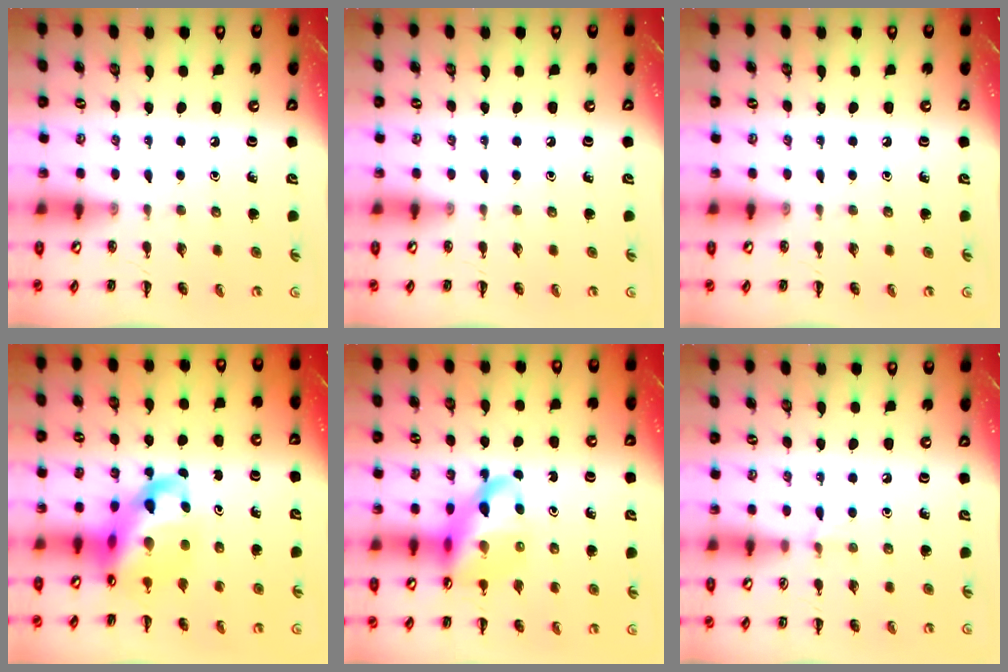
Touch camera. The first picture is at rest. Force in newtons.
{"total": 0.0}
{"total": 0.0}
{"total": 11.4, "press": 11.1, "slide": 2.8}
{"total": 15.1, "press": 14.5, "slide": 4.0}
{"total": 3.8, "press": 3.6, "slide": 1.1}